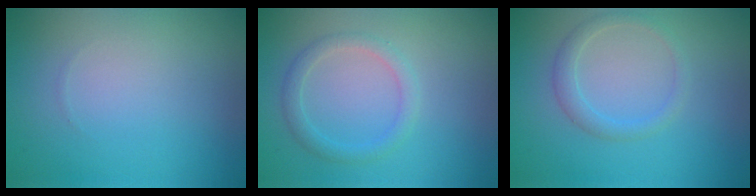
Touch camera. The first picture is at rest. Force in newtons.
{"total": 1.9, "press": 1.9, "slide": 0.0}
{"total": 1.8, "press": 1.8, "slide": 0.1}